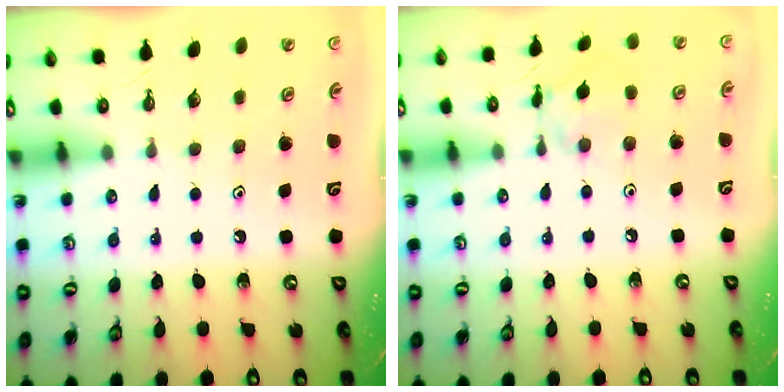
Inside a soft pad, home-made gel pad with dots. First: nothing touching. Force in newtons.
{"total": 9.1, "press": 9.1, "slide": 0.5}